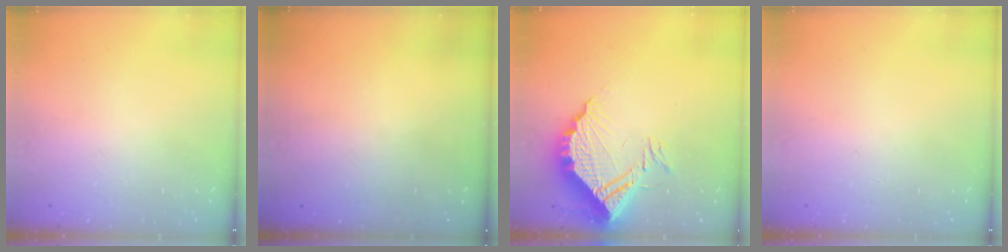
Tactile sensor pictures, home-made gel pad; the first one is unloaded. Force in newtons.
{"total": 2.9, "press": 2.9, "slide": 0.3}
{"total": 14.1, "press": 14.1, "slide": 1.1}
{"total": 0.0}